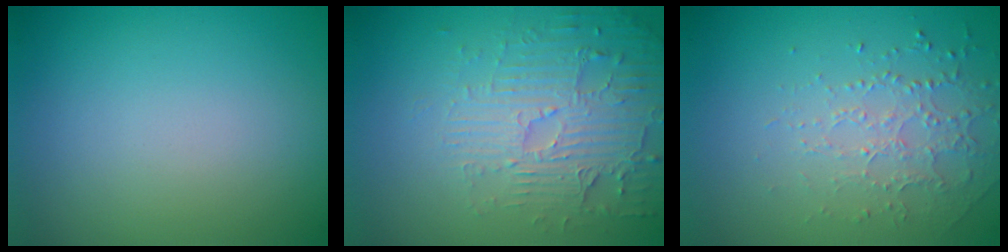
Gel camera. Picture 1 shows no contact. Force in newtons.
{"total": 4.3, "press": 3.7, "slide": 2.1}
{"total": 1.7, "press": 1.5, "slide": 0.8}